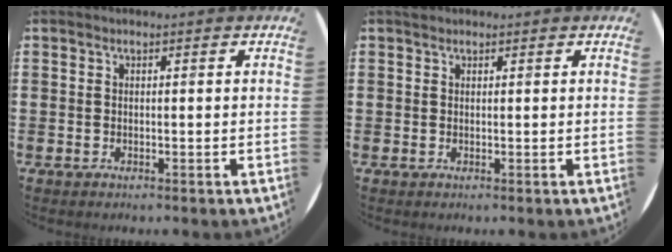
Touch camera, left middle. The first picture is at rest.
{"total": 0.5, "force": [0.5, 0.2, -0.1], "torque": [0.009, 0.001, 0.007]}